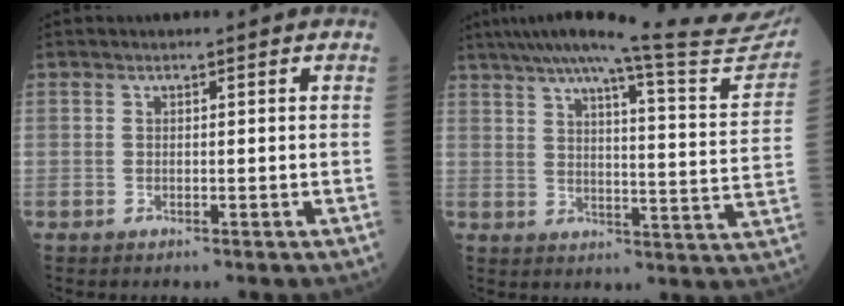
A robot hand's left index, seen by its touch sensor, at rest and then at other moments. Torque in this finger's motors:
{"motor_torque": [0.66, -1.48, 0.55, 0.15]}